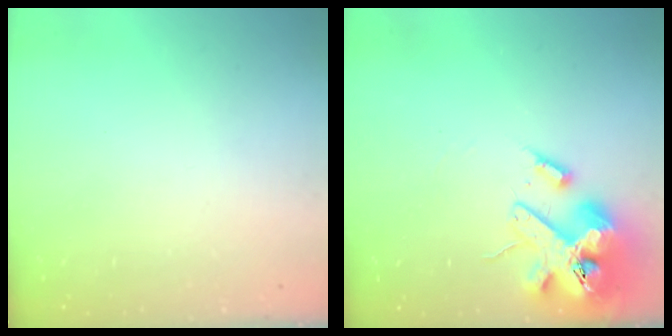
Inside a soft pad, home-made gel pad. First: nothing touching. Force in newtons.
{"total": 18.0, "press": 17.7, "slide": 2.7}